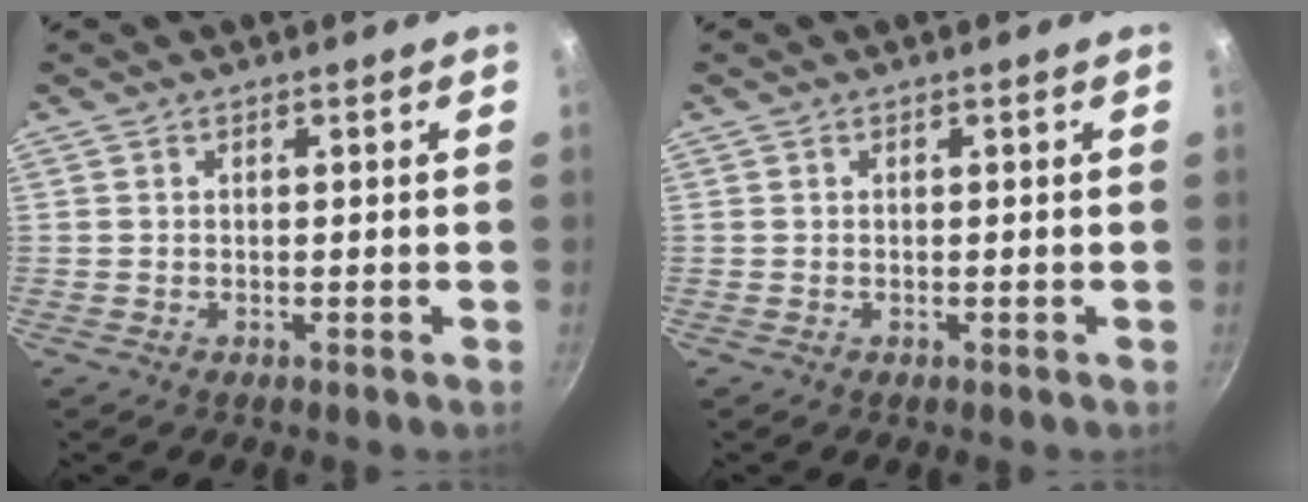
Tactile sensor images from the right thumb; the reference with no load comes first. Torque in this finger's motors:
{"motor_torque": [-0.03, 0.03, 0.13, -0.18, 0.00]}